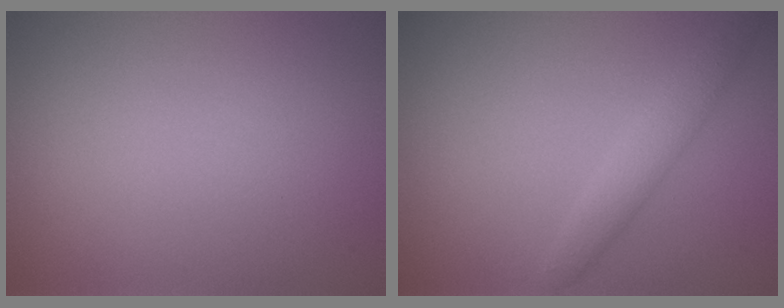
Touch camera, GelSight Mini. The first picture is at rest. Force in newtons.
{"total": 2.2, "press": 2.2, "slide": 0.1}